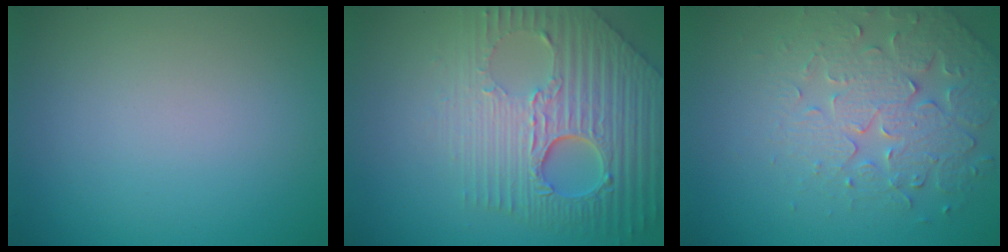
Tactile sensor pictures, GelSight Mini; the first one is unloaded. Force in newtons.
{"total": 8.7, "press": 6.0, "slide": 6.3}
{"total": 4.1, "press": 3.9, "slide": 1.3}